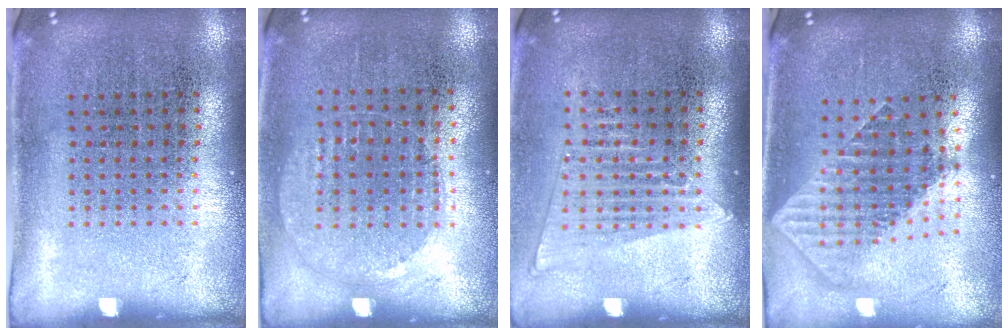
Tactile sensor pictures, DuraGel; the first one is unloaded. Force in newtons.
{"total": 0.9, "press": 0.9, "slide": 0.3}
{"total": 1.4, "press": 1.3, "slide": 0.6}
{"total": 1.9, "press": 1.5, "slide": 1.1}